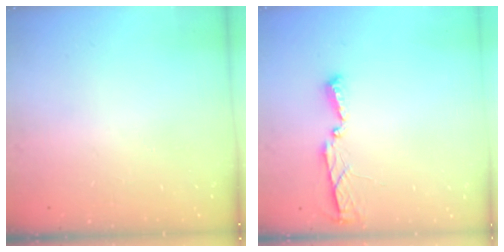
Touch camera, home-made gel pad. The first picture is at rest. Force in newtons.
{"total": 4.0, "press": 4.0, "slide": 0.5}